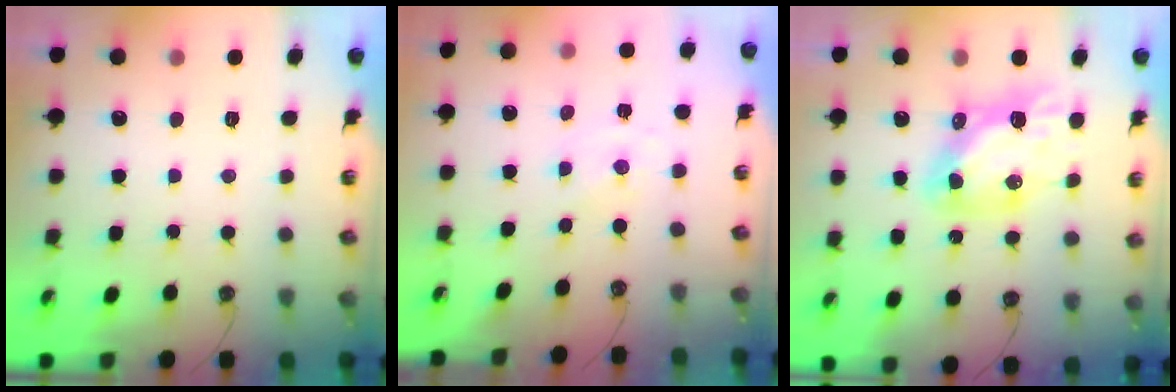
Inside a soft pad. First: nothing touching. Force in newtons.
{"total": 0.0}
{"total": 12.2, "press": 12.1, "slide": 1.5}